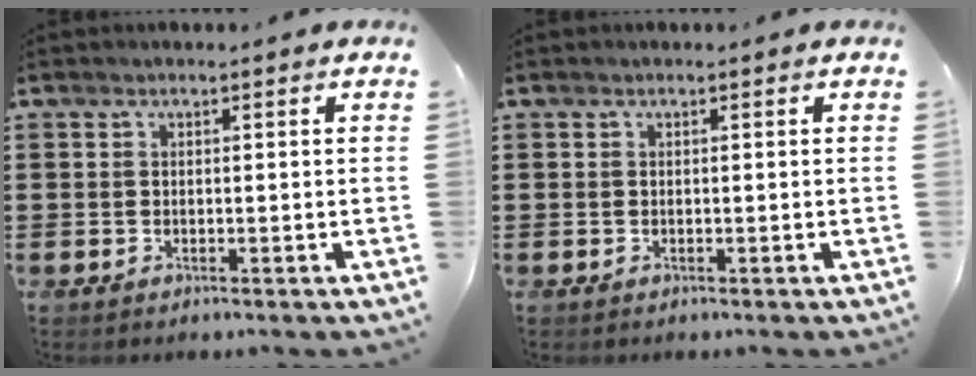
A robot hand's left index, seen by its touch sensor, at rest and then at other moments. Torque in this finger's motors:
{"motor_torque": [0.00, 0.00, 0.00, 0.00]}